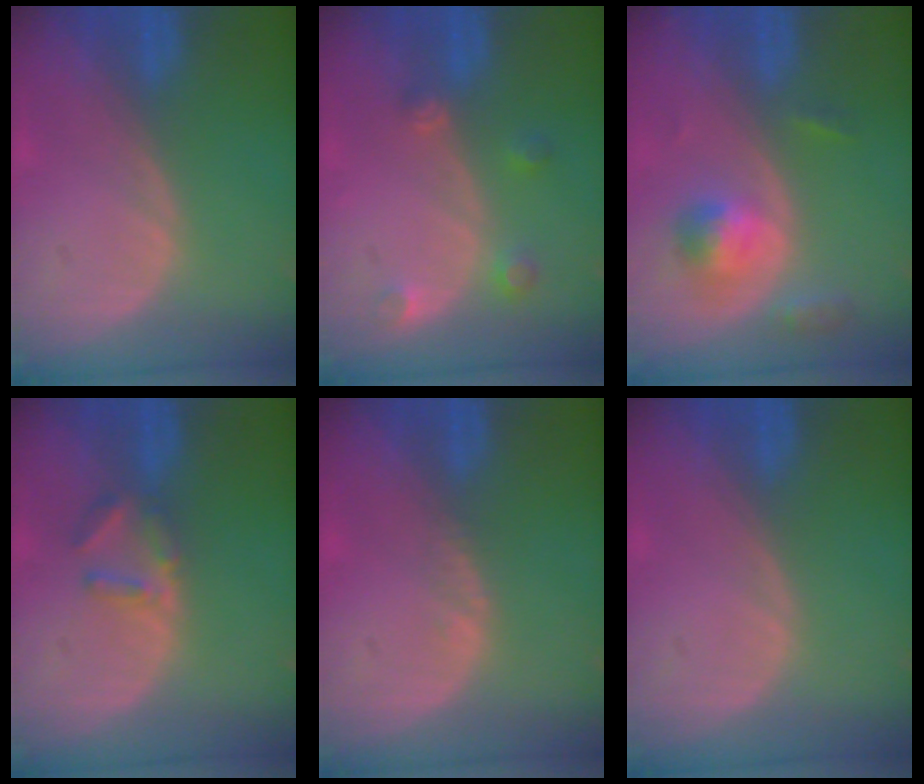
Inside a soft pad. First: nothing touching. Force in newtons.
{"total": 3.0, "press": 2.9, "slide": 1.0}
{"total": 5.2, "press": 4.8, "slide": 2.1}
{"total": 3.3, "press": 3.2, "slide": 0.4}
{"total": 0.8, "press": 0.7, "slide": 0.5}
{"total": 0.0}